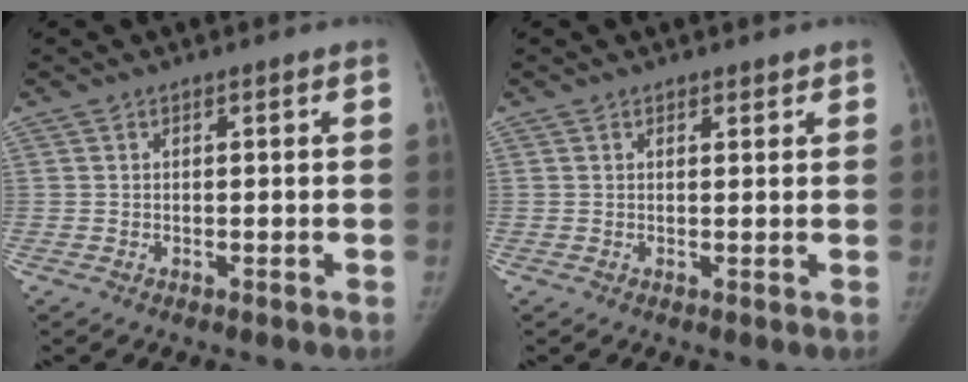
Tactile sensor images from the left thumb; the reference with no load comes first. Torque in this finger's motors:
{"motor_torque": [-0.58, -0.06, 0.03, 0.30, -0.02]}